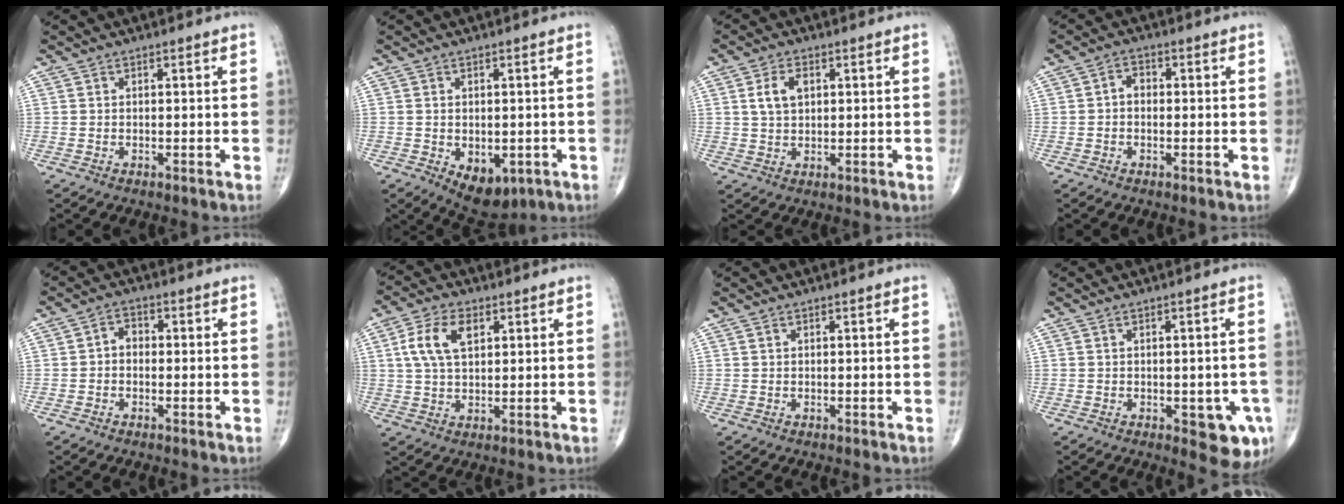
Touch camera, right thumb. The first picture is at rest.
{"total": 7.8, "force": [-2.6, 4.9, 5.6], "torque": [-0.062, -0.003, -0.023]}
{"total": 5.1, "force": [1.4, 3.2, 3.7], "torque": [-0.066, 0.001, 0.027]}
{"total": 2.8, "force": [-0.2, 2.1, 1.8], "torque": [-0.019, 0.016, -0.010]}
{"total": 3.1, "force": [-0.3, 2.4, 1.9], "torque": [-0.018, 0.017, -0.015]}
{"total": 8.6, "force": [2.6, 4.8, 6.6], "torque": [-0.128, 0.004, 0.049]}
{"total": 0.0}
{"total": 7.2, "force": [-2.5, 3.0, 6.0], "torque": [-0.044, -0.005, -0.024]}